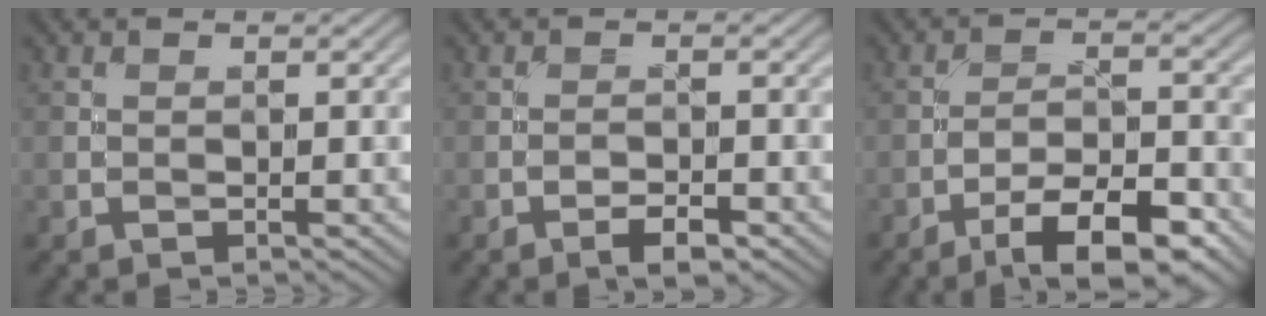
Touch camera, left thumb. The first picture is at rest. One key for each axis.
{"total": 2.6, "fx": -1.7, "fy": 0.8, "fz": 1.8, "tx": -0.032, "ty": 0.002, "tz": -0.033}
{"total": 9.5, "fx": -6.2, "fy": 3.0, "fz": 6.6, "tx": -0.102, "ty": 0.006, "tz": -0.102}